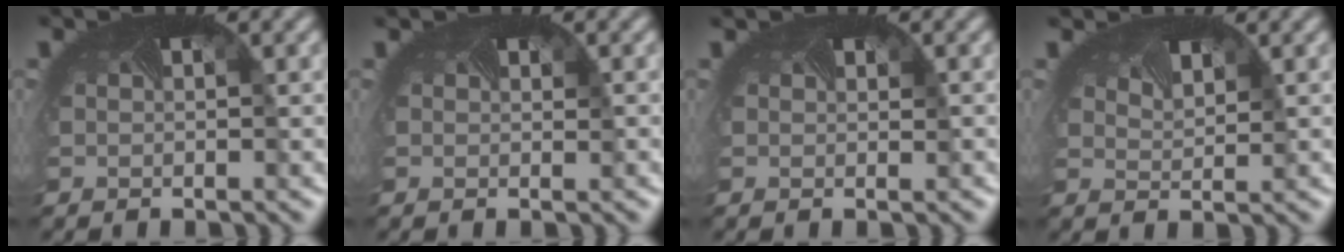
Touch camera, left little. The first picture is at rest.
{"total": 0.0}
{"total": 0.5, "force": [0.5, 0.1, 0.2], "torque": [-0.004, 0.000, 0.002]}
{"total": 1.7, "force": [1.7, 0.5, 0.1], "torque": [-0.012, -0.005, 0.022]}